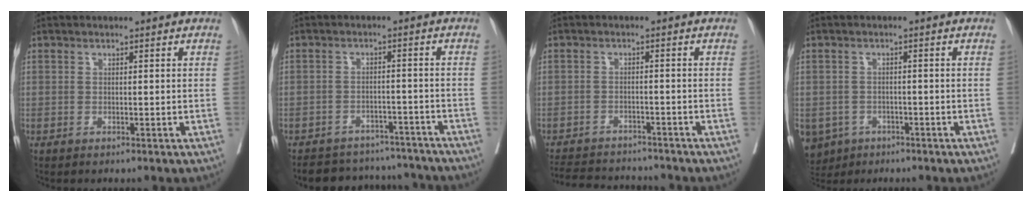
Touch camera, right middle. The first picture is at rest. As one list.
[{"total": 13.3, "force": [-12.2, 4.6, 2.3], "torque": [-0.032, 0.021, -0.150]}, {"total": 10.5, "force": [-9.9, 2.1, 2.7], "torque": [-0.049, 0.002, -0.141]}, {"total": 7.7, "force": [-4.3, 6.1, 1.9], "torque": [-0.054, -0.001, -0.063]}]